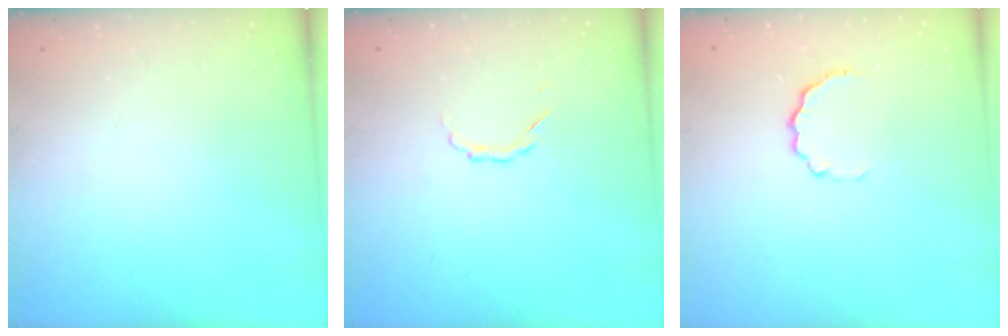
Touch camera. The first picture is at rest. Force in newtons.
{"total": 2.1, "press": 2.1, "slide": 0.6}
{"total": 4.7, "press": 4.5, "slide": 1.1}